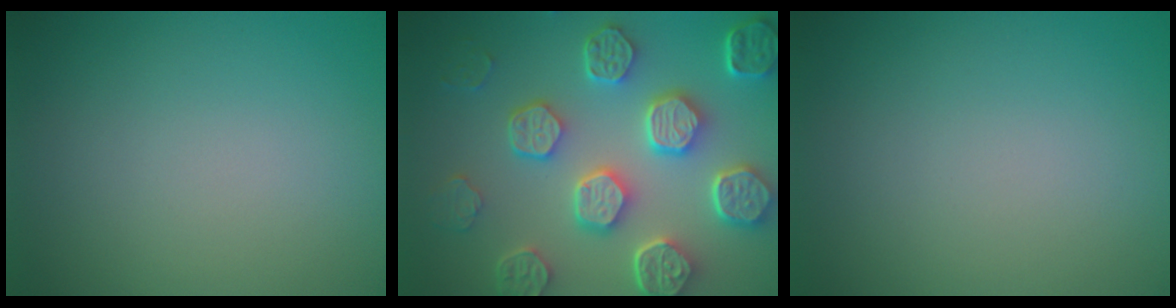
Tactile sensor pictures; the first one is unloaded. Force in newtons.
{"total": 8.3, "press": 6.4, "slide": 5.3}
{"total": 0.0}